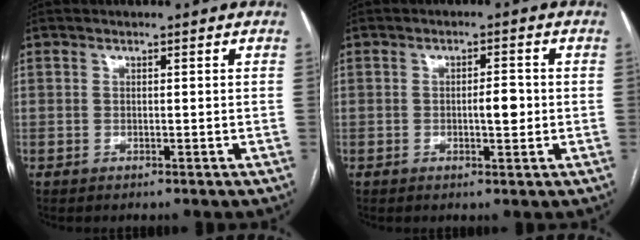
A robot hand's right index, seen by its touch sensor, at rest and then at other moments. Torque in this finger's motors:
{"motor_torque": [0.66, -0.07, 0.37, 0.07]}